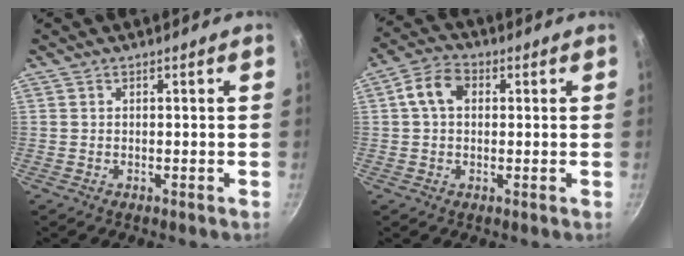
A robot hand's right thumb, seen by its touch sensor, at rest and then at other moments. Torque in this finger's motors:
{"motor_torque": [1.49, 1.46, 0.68, -0.41, 0.27]}